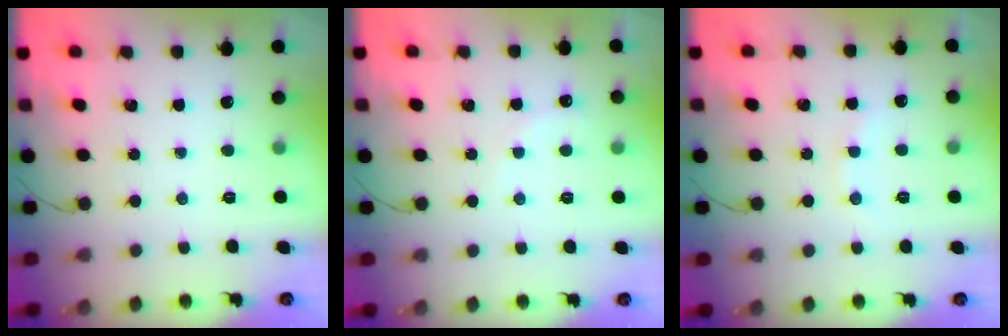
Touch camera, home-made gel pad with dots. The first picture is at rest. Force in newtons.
{"total": 6.0, "press": 5.9, "slide": 1.3}
{"total": 7.1, "press": 7.0, "slide": 1.3}